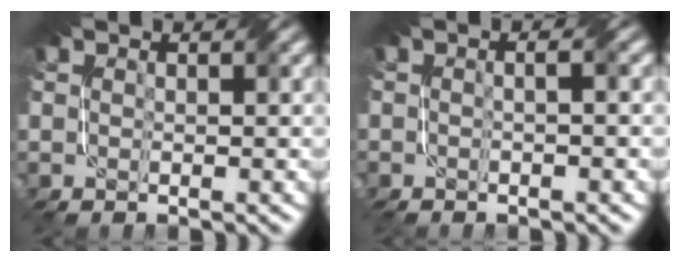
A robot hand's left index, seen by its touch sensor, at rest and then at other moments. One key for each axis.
{"total": 1.6, "fx": -0.2, "fy": 0.6, "fz": 1.5, "tx": -0.014, "ty": -0.002, "tz": -0.012}